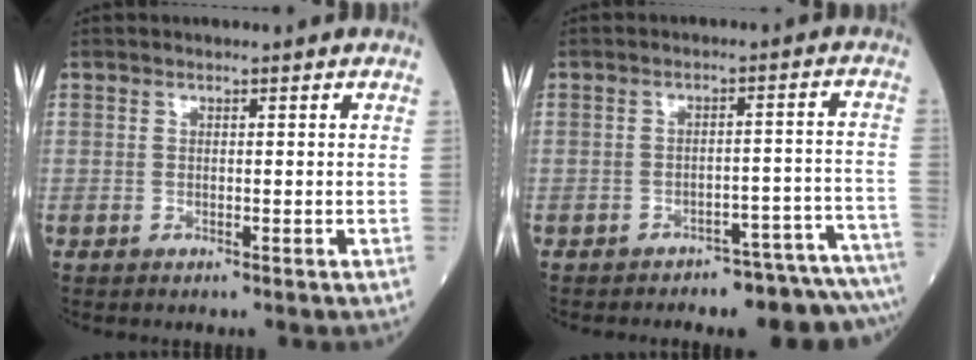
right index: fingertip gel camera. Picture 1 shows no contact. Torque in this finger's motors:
{"motor_torque": [0.97, -1.17, 0.38, 0.08]}